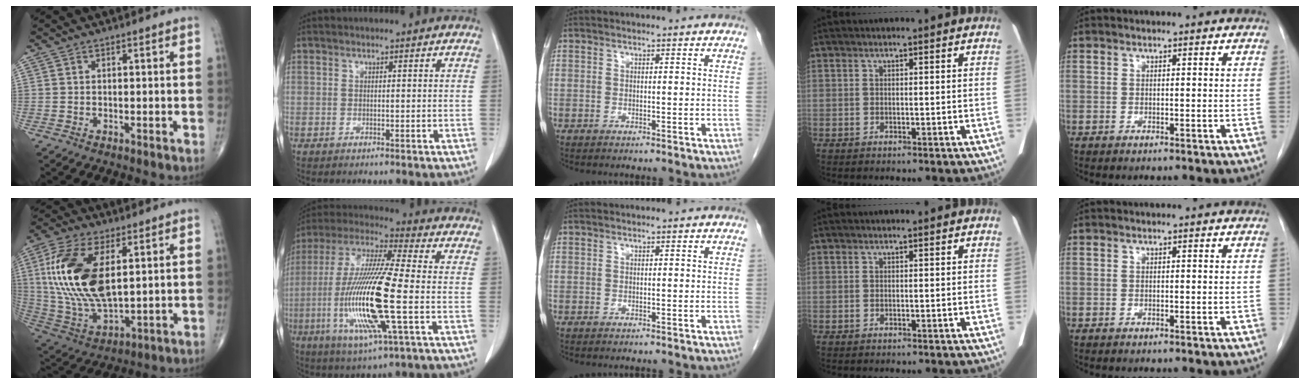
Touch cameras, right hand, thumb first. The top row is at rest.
{"thumb": {"total": 20.5, "force": [4.4, 10.2, 17.3], "torque": [-0.358, -0.021, 0.086]}, "index": {"total": 19.1, "force": [-3.6, 1.5, 18.7], "torque": [-0.393, -0.015, -0.069]}}